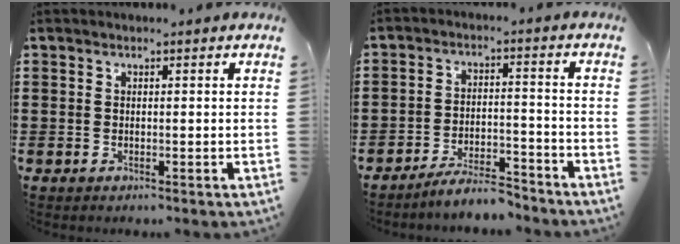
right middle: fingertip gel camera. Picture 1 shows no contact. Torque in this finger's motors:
{"motor_torque": [2.14, 0.00, 0.21, 0.00]}